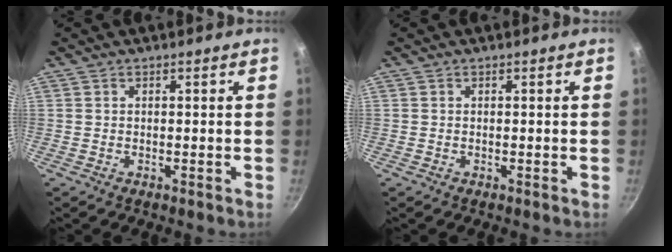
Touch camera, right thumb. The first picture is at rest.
{"total": 0.0}